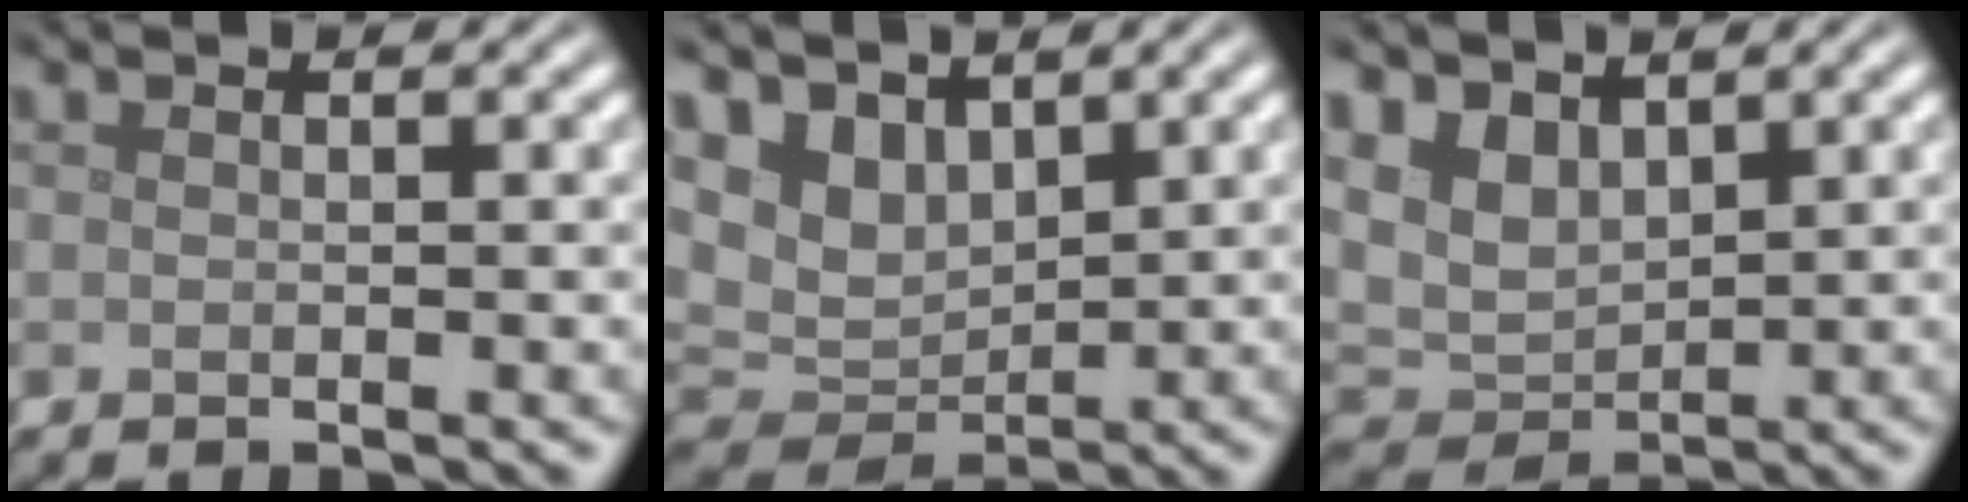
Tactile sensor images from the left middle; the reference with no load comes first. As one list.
[{"total": 4.4, "force": [2.8, 2.8, 2.0], "torque": [-0.051, -0.007, 0.044]}, {"total": 4.6, "force": [2.6, 3.0, 2.4], "torque": [-0.058, -0.005, 0.046]}]